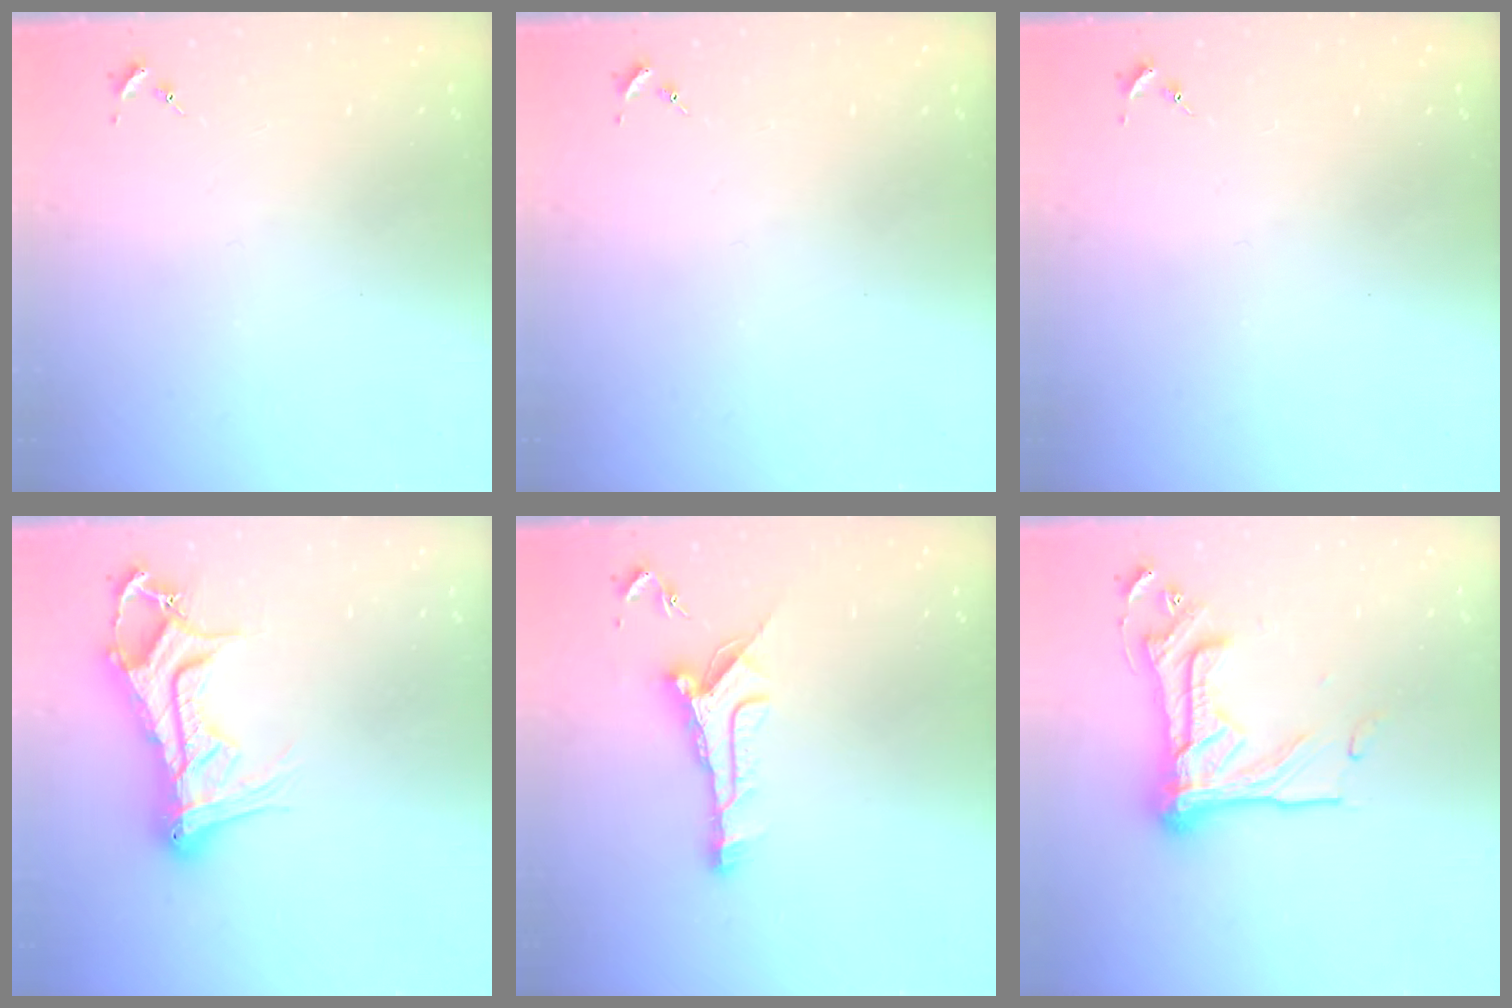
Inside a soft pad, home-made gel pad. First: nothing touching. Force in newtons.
{"total": 0.0}
{"total": 0.0}
{"total": 15.8, "press": 15.7, "slide": 1.6}
{"total": 10.4, "press": 10.3, "slide": 0.8}
{"total": 19.3, "press": 19.1, "slide": 2.9}